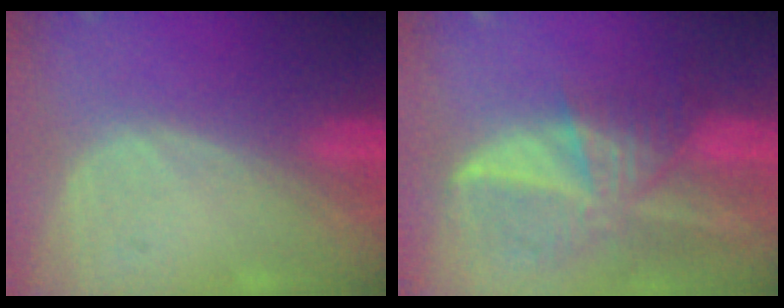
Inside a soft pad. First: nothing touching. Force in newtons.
{"total": 9.4, "press": 8.3, "slide": 4.6}